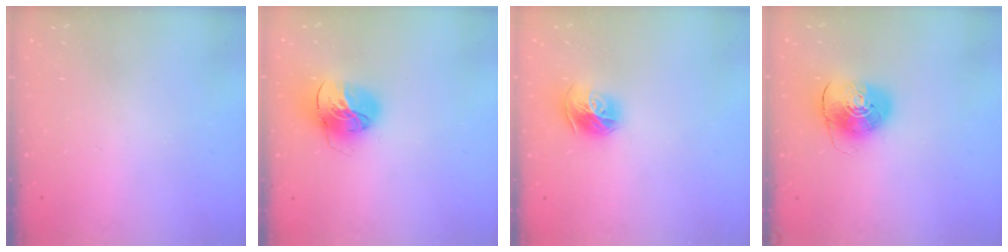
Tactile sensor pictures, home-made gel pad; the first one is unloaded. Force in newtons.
{"total": 15.0, "press": 14.9, "slide": 1.8}
{"total": 11.3, "press": 11.2, "slide": 1.2}
{"total": 9.2, "press": 9.1, "slide": 1.2}